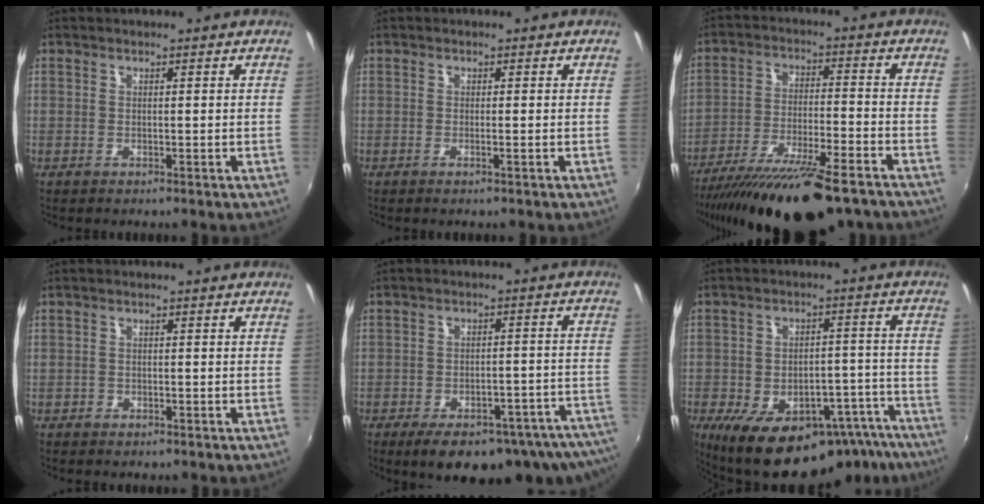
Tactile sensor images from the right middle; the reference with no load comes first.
{"total": 0.9, "force": [-0.4, -0.4, 0.7], "torque": [-0.007, -0.003, -0.008]}
{"total": 21.2, "force": [-16.9, 4.5, 12.0], "torque": [-0.220, -0.048, -0.263]}
{"total": 1.6, "force": [-1.2, 1.0, 0.5], "torque": [-0.013, -0.005, -0.019]}
{"total": 20.3, "force": [-16.0, 5.5, 11.3], "torque": [-0.144, -0.030, -0.196]}
{"total": 23.8, "force": [-16.2, 11.0, 13.6], "torque": [-0.218, -0.006, -0.198]}